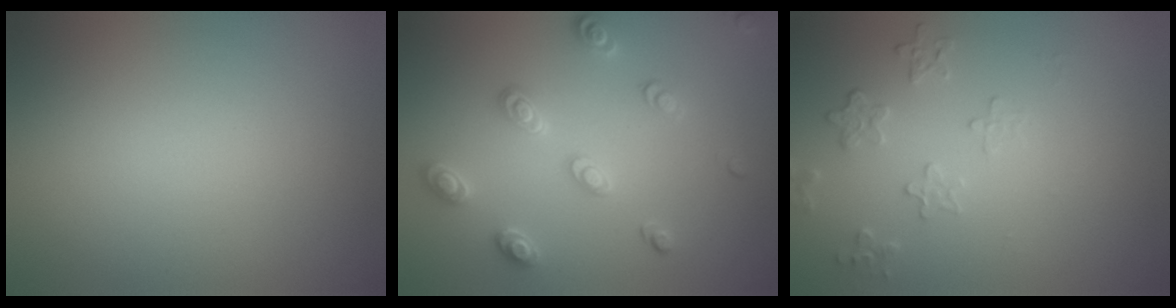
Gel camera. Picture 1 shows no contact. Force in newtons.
{"total": 2.8, "press": 2.6, "slide": 1.1}
{"total": 1.9, "press": 1.3, "slide": 1.4}